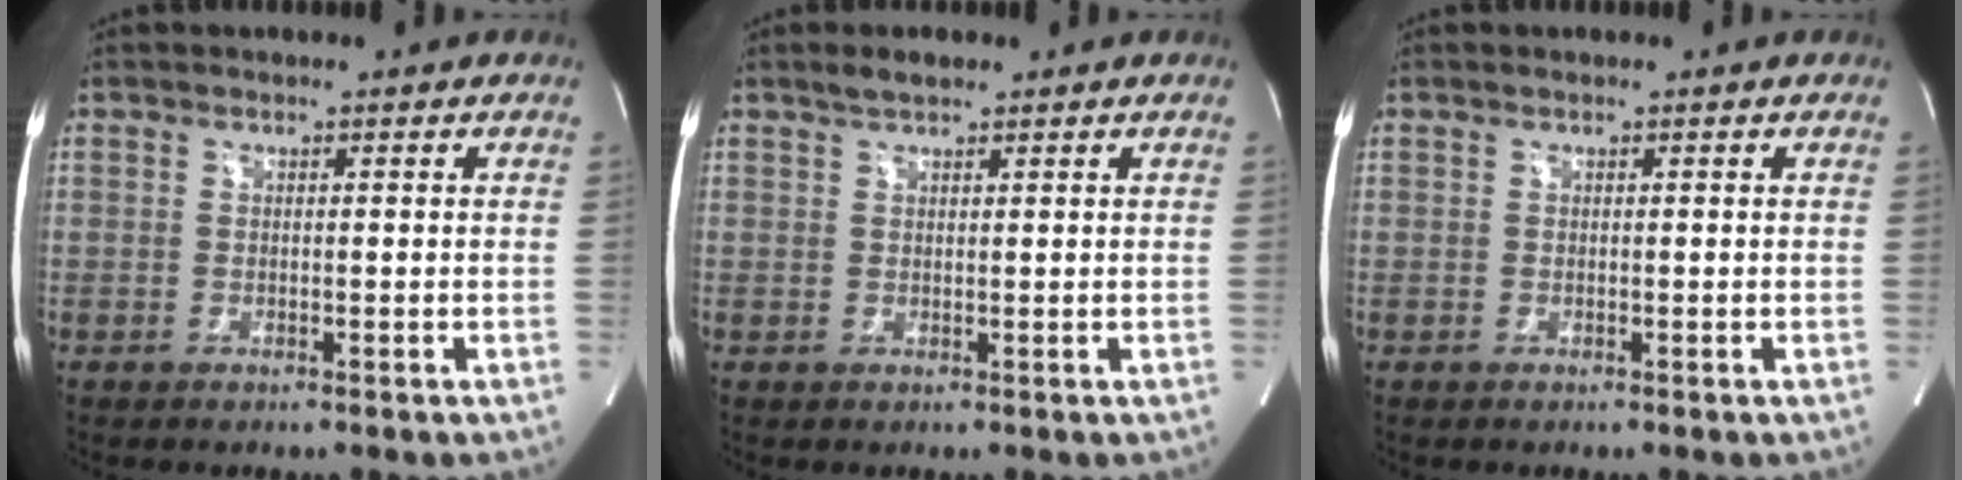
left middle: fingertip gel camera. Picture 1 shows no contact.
{"total": 2.2, "force": [1.7, 0.7, 1.2], "torque": [-0.027, 0.010, 0.031]}
{"total": 0.0}